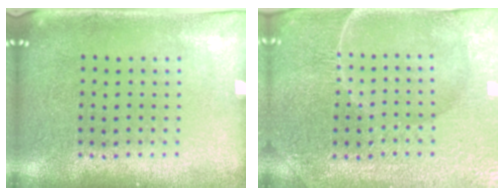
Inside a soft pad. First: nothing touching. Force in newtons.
{"total": 4.3, "press": 4.1, "slide": 1.3}